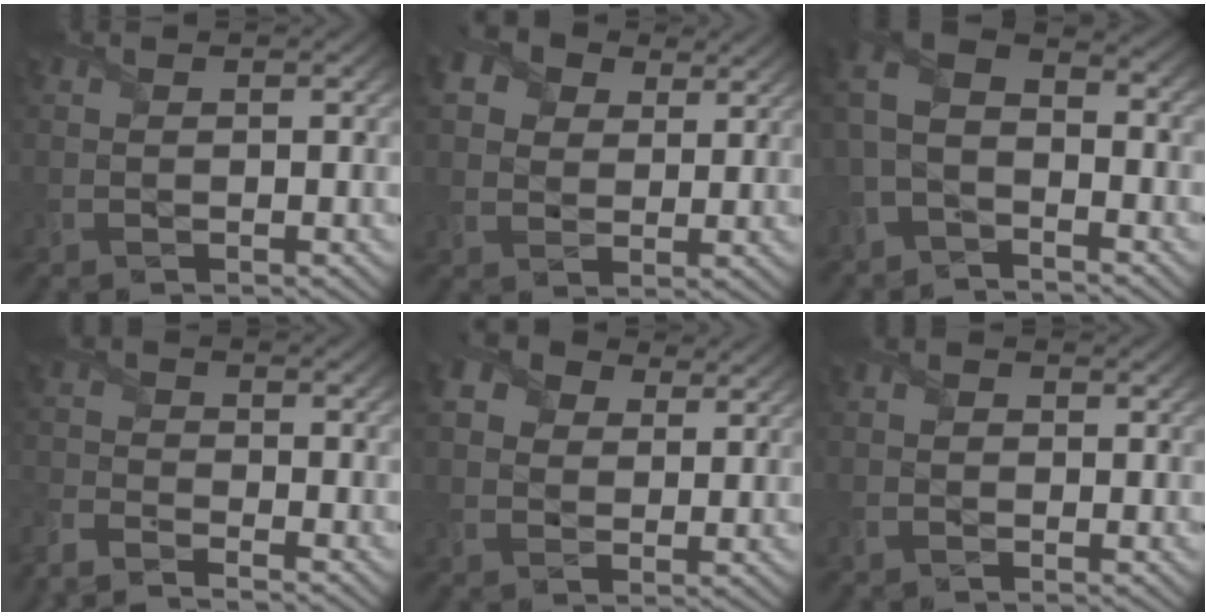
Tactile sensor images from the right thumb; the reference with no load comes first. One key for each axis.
{"total": 8.6, "fx": 4.8, "fy": 5.6, "fz": 4.4, "tx": -0.133, "ty": 0.020, "tz": 0.083}
{"total": 7.5, "fx": -2.1, "fy": 4.4, "fz": 5.7, "tx": -0.139, "ty": 0.003, "tz": -0.052}
{"total": 4.9, "fx": -4.7, "fy": 0.8, "fz": 1.3, "tx": -0.038, "ty": -0.013, "tz": -0.110}
{"total": 7.6, "fx": 4.2, "fy": 4.9, "fz": 4.0, "tx": -0.119, "ty": 0.015, "tz": 0.071}
{"total": 1.9, "fx": -0.2, "fy": 1.7, "fz": 0.7, "tx": -0.020, "ty": 0.002, "tz": -0.012}